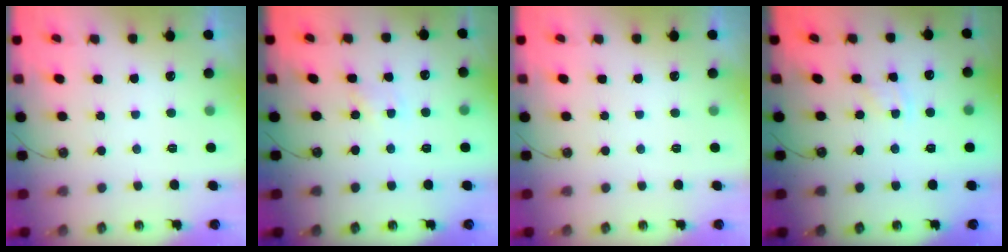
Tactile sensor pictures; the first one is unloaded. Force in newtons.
{"total": 3.6, "press": 3.5, "slide": 0.4}
{"total": 0.0}
{"total": 2.2, "press": 2.1, "slide": 0.4}